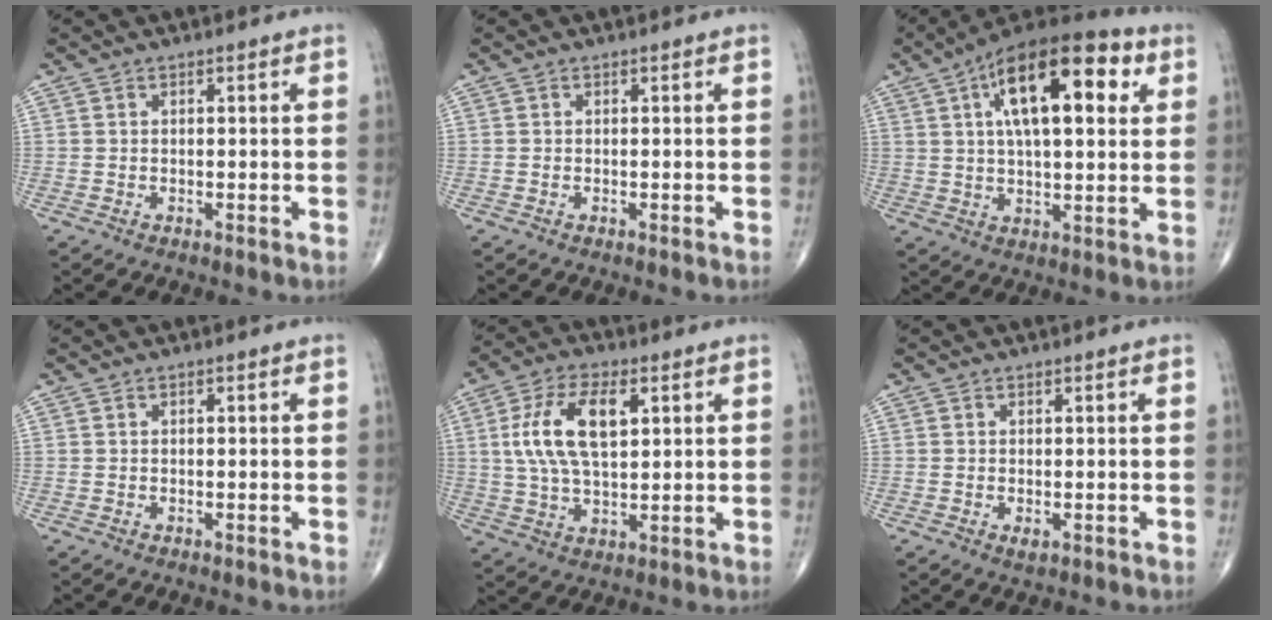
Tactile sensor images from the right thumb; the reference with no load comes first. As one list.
[{"total": 0.0}, {"total": 20.7, "force": [6.9, 8.8, 17.4], "torque": [-0.260, 0.011, 0.104]}, {"total": 0.0}, {"total": 12.8, "force": [3.2, 6.2, 10.7], "torque": [-0.208, 0.001, 0.062]}, {"total": 1.0, "force": [-0.2, 0.5, 0.9], "torque": [-0.015, -0.004, -0.002]}]